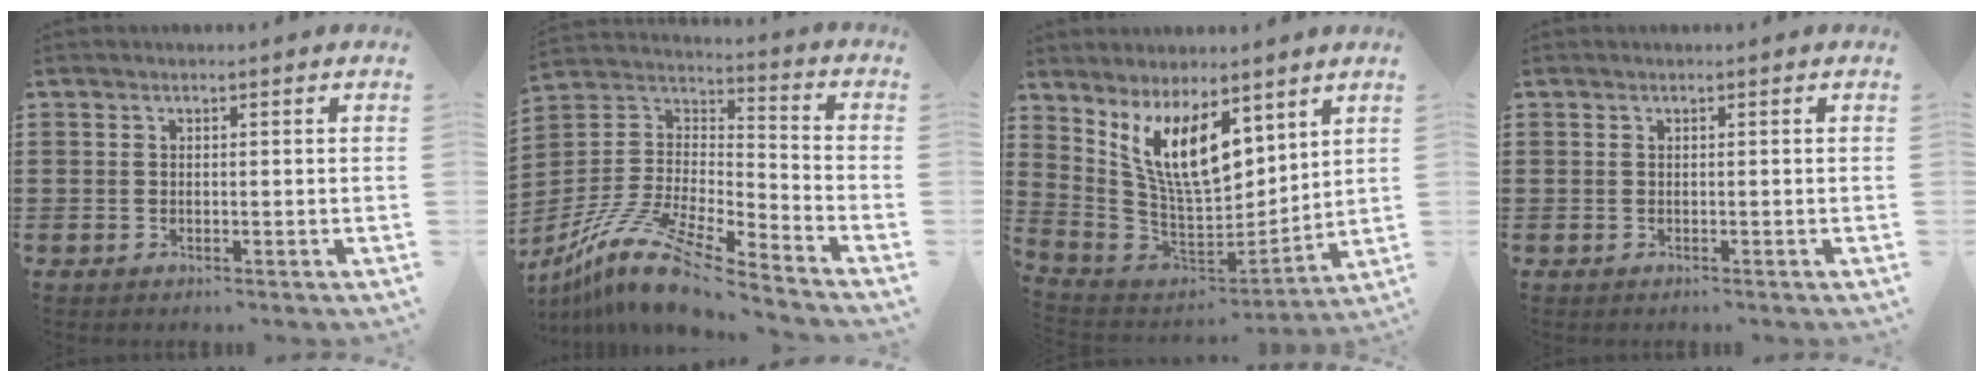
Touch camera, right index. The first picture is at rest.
{"total": 13.1, "force": [-10.4, 2.3, 7.6], "torque": [-0.167, 0.016, -0.207]}
{"total": 12.1, "force": [6.1, 5.1, 9.1], "torque": [-0.198, -0.023, 0.117]}
{"total": 0.0}